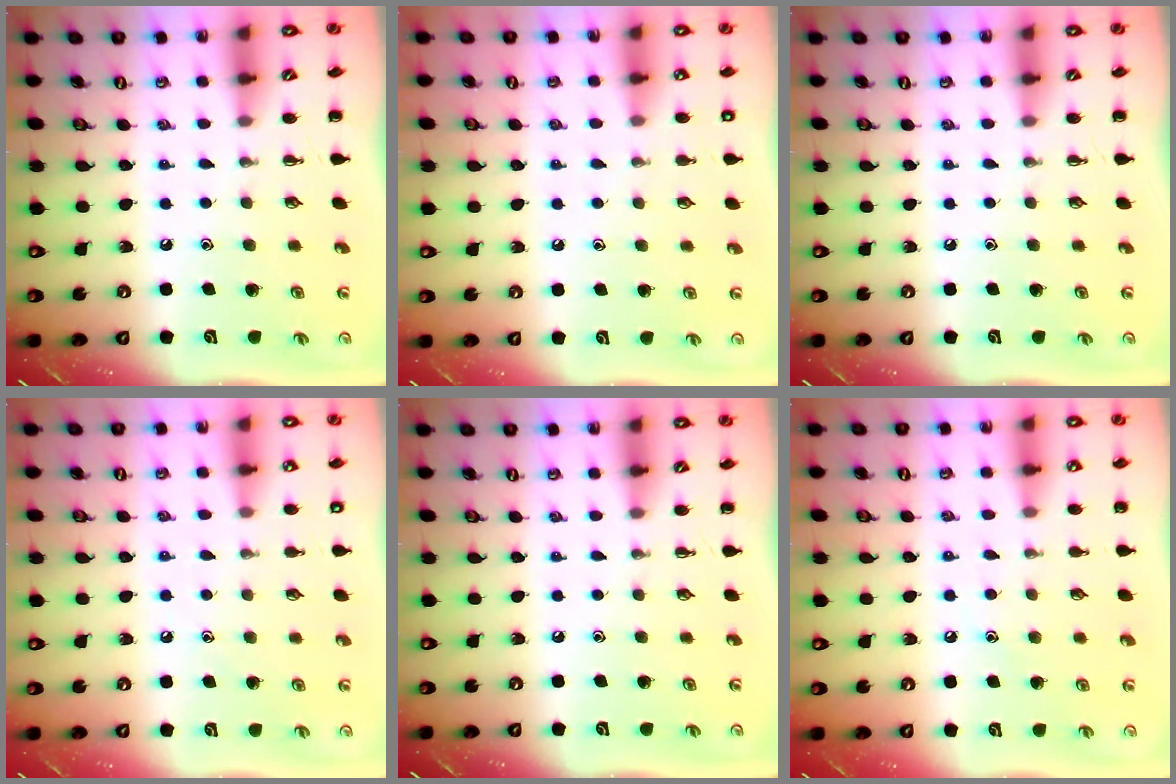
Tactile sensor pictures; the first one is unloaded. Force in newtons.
{"total": 1.1, "press": 1.1, "slide": 0.2}
{"total": 0.0}
{"total": 7.2, "press": 6.8, "slide": 2.3}
{"total": 0.0}
{"total": 7.3, "press": 7.1, "slide": 1.8}